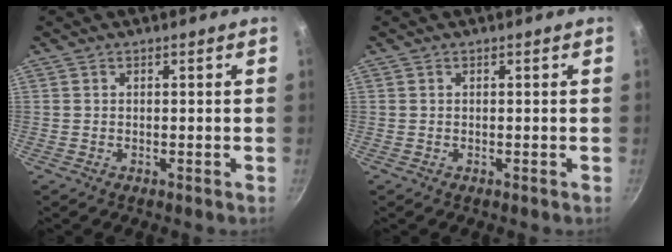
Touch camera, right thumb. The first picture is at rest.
{"total": 0.0}